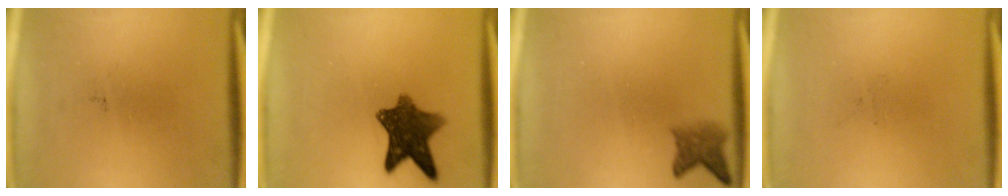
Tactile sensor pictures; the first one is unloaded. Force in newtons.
{"total": 9.3}
{"total": 2.9}
{"total": 0.0}